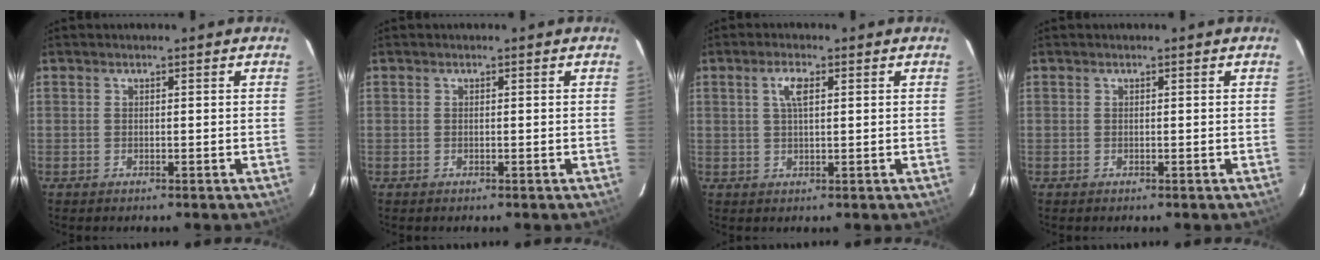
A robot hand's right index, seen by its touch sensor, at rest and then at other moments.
{"total": 0.0}
{"total": 3.3, "force": [1.1, 1.2, 2.9], "torque": [-0.057, 0.007, 0.022]}
{"total": 0.0}